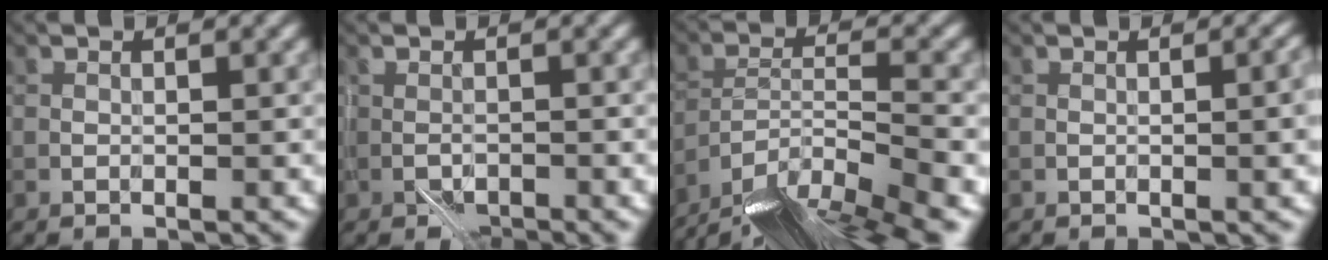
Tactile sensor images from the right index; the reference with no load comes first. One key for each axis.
{"total": 1.6, "fx": -1.0, "fy": 0.8, "fz": 0.9, "tx": -0.019, "ty": -0.001, "tz": -0.019}
{"total": 13.7, "fx": -11.7, "fy": 3.2, "fz": 6.4, "tx": -0.114, "ty": -0.018, "tz": -0.176}
{"total": 3.2, "fx": 0.0, "fy": 1.0, "fz": 3.1, "tx": -0.033, "ty": 0.005, "tz": -0.001}